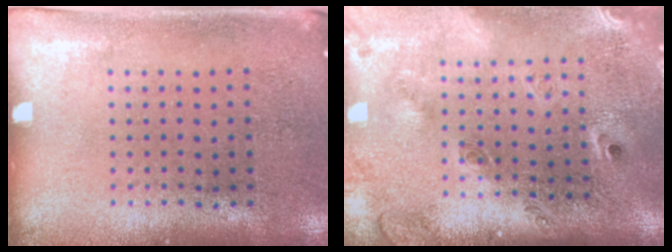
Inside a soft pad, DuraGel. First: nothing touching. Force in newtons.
{"total": 2.6, "press": 1.9, "slide": 1.8}